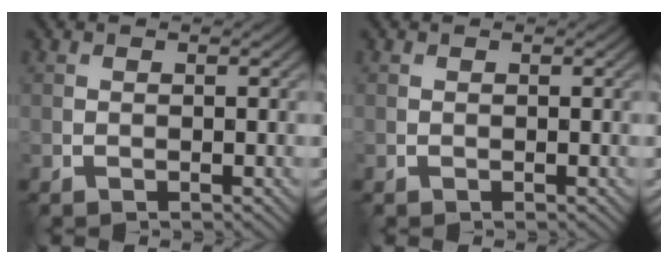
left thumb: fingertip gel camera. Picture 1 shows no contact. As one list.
[{"total": 0.0}]